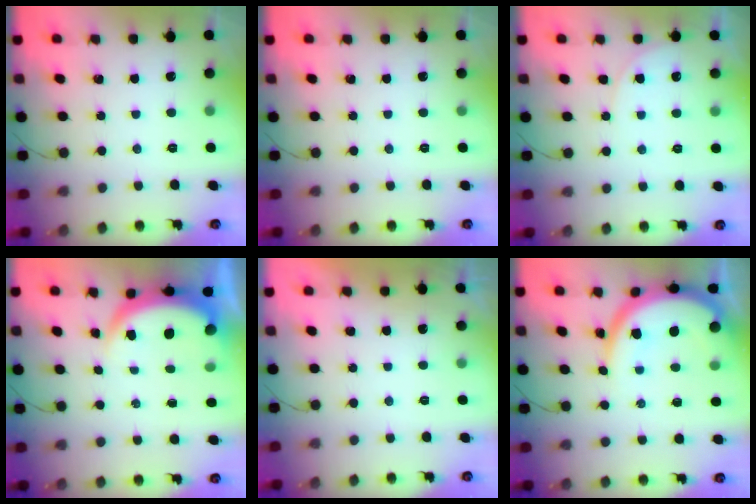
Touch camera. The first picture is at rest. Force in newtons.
{"total": 0.0}
{"total": 5.2, "press": 5.2, "slide": 0.7}
{"total": 6.4, "press": 6.3, "slide": 1.0}
{"total": 1.1, "press": 1.0, "slide": 0.5}
{"total": 12.5, "press": 12.5, "slide": 1.0}